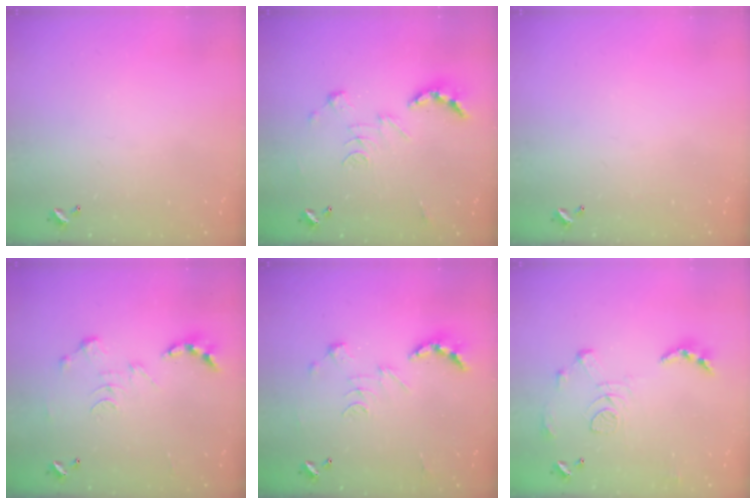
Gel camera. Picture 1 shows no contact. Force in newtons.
{"total": 2.5, "press": 2.0, "slide": 1.5}
{"total": 0.0}
{"total": 0.0}
{"total": 2.5, "press": 2.0, "slide": 1.5}
{"total": 11.4, "press": 11.3, "slide": 1.0}